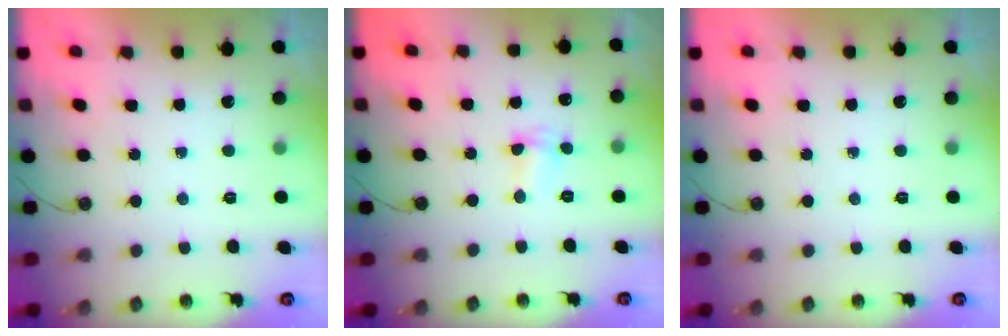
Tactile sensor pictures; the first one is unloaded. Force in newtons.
{"total": 2.1, "press": 2.0, "slide": 0.5}
{"total": 0.0}